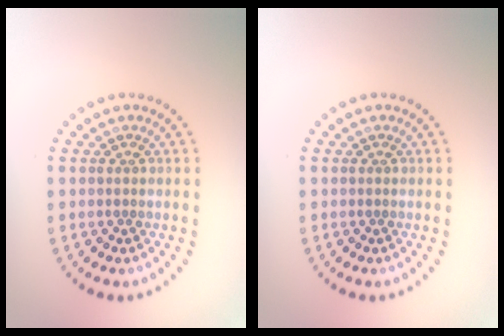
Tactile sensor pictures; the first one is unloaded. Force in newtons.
{"total": 0.0}